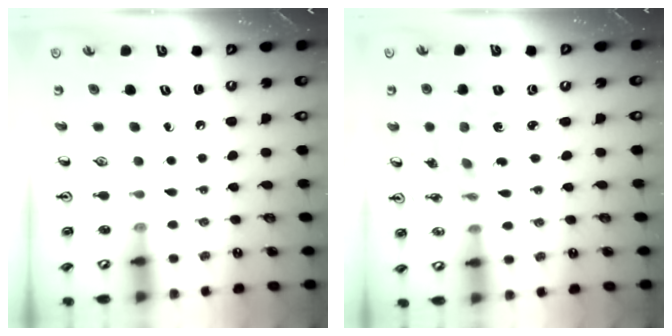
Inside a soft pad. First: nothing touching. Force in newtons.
{"total": 2.3, "press": 2.3, "slide": 0.4}